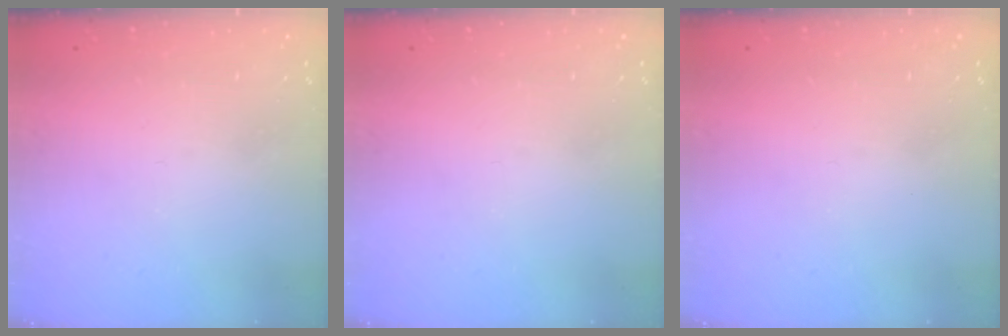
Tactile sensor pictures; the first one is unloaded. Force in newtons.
{"total": 0.0}
{"total": 0.0}